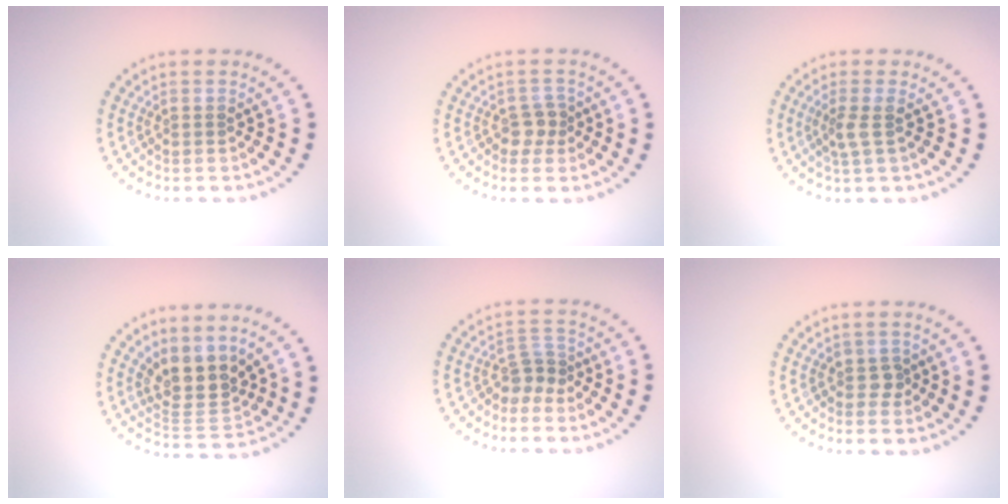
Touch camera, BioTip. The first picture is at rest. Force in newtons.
{"total": 1.8, "press": 1.5, "slide": 0.9}
{"total": 1.7, "press": 1.4, "slide": 1.1}
{"total": 3.9, "press": 3.3, "slide": 2.2}
{"total": 2.0, "press": 1.5, "slide": 1.3}
{"total": 1.0, "press": 0.9, "slide": 0.4}